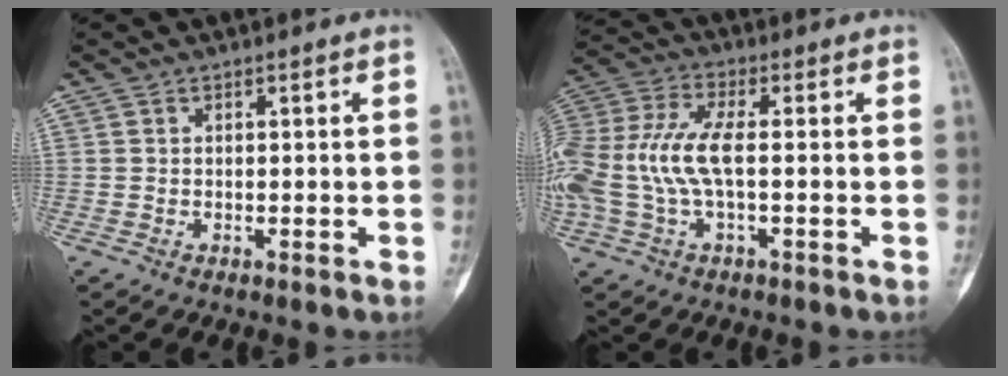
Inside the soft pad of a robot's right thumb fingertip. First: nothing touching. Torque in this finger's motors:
{"motor_torque": [0.46, 0.53, 0.83, -0.62, 0.50]}